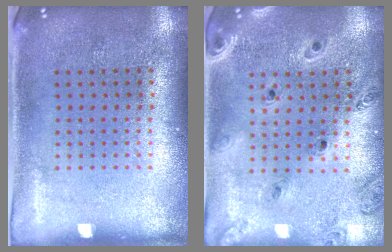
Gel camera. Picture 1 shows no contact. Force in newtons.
{"total": 0.9, "press": 0.9, "slide": 0.1}